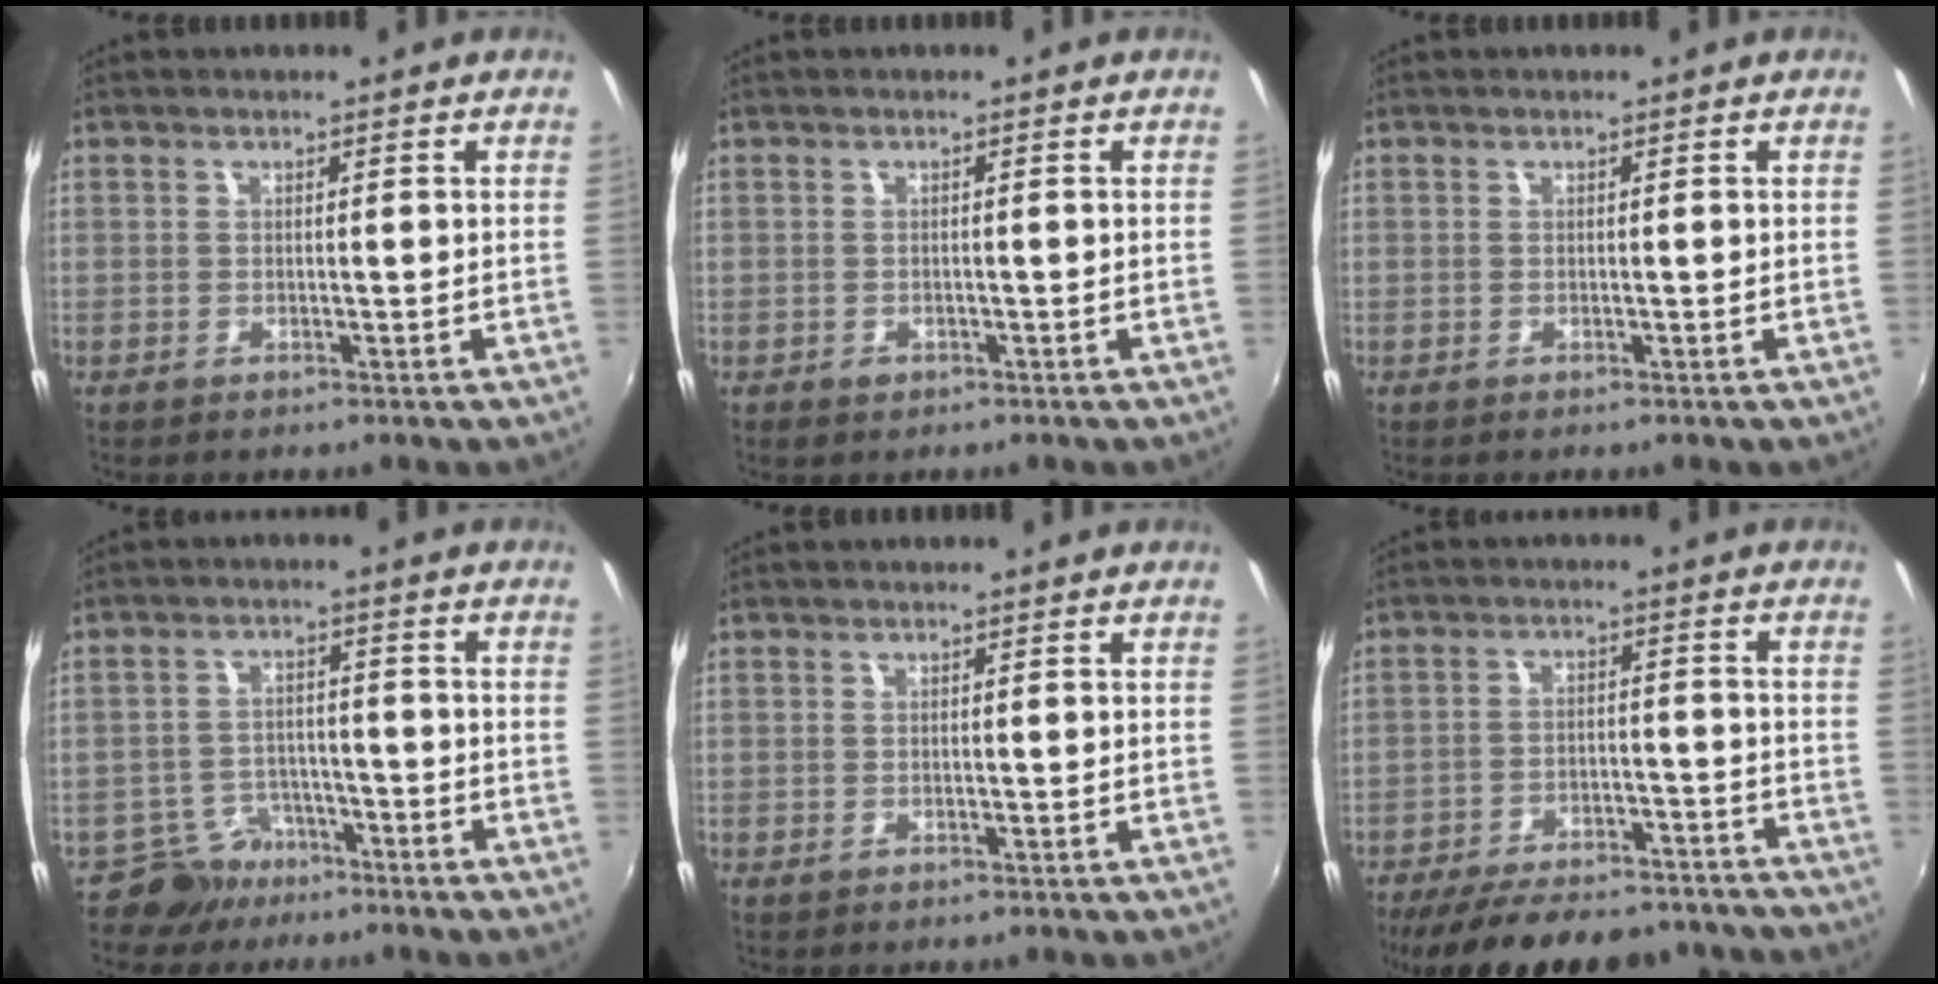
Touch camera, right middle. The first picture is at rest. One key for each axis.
{"total": 1.4, "fx": -0.7, "fy": 1.1, "fz": 0.5, "tx": -0.010, "ty": -0.005, "tz": -0.009}
{"total": 0.0}
{"total": 5.8, "fx": -4.5, "fy": 3.6, "fz": 0.0, "tx": -0.009, "ty": 0.022, "tz": -0.076}
{"total": 0.0}
{"total": 22.4, "fx": -19.0, "fy": 7.4, "fz": 9.2, "tx": -0.183, "ty": 0.001, "tz": -0.252}